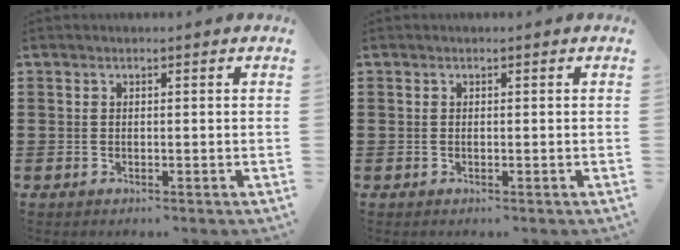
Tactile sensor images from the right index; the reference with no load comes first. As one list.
[{"total": 0.0}]